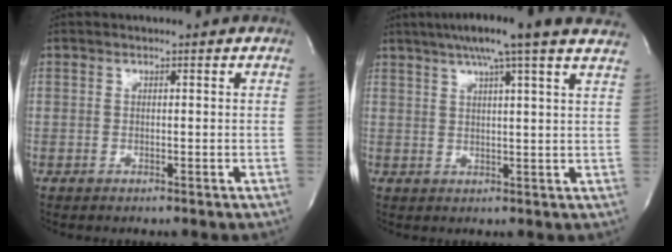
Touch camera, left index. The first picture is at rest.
{"total": 14.7, "force": [11.7, -0.5, 8.9], "torque": [-0.145, 0.026, 0.141]}